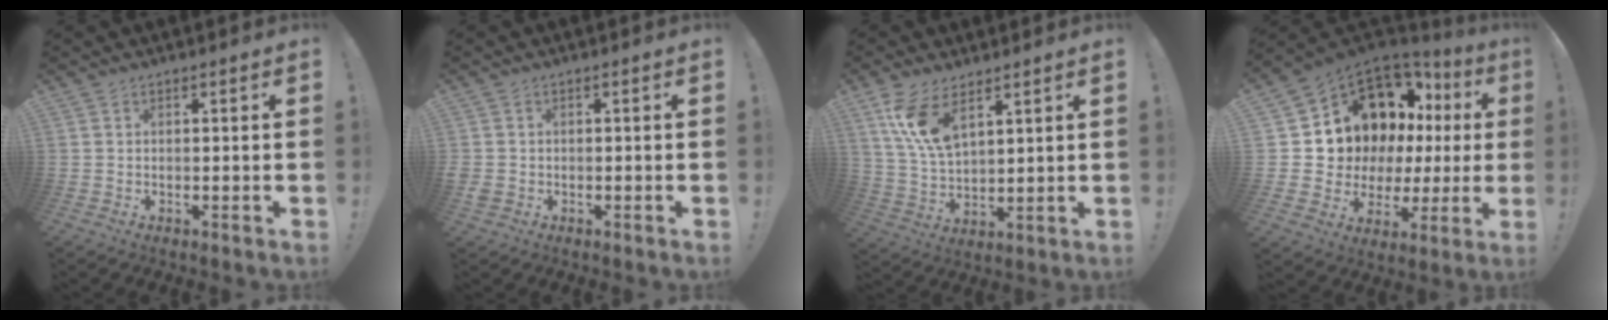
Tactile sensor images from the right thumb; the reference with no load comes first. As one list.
[{"total": 2.1, "force": [-0.5, 1.8, 0.9], "torque": [-0.025, 0.001, -0.008]}, {"total": 11.4, "force": [7.0, 5.0, 7.5], "torque": [-0.153, -0.025, 0.131]}, {"total": 13.0, "force": [7.3, 8.5, 6.6], "torque": [-0.104, -0.072, 0.153]}]